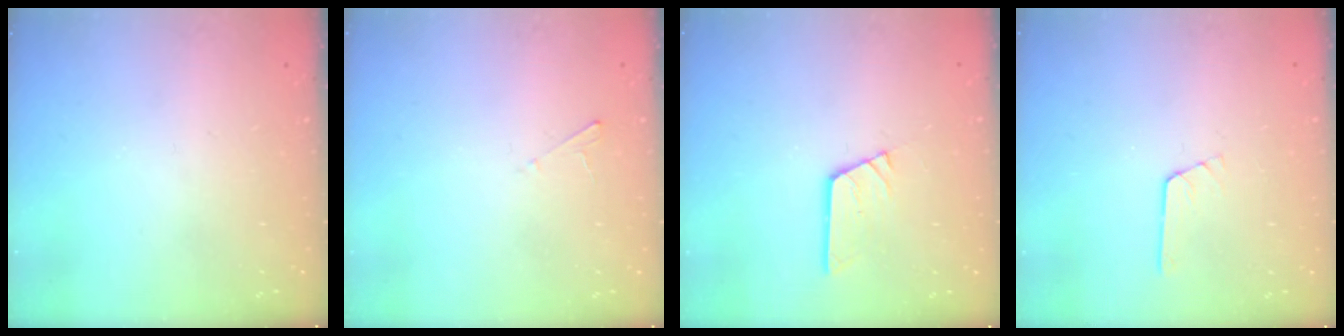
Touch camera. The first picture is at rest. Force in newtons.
{"total": 2.0, "press": 2.0, "slide": 0.2}
{"total": 4.3, "press": 4.3, "slide": 0.5}
{"total": 3.5, "press": 3.5, "slide": 0.2}